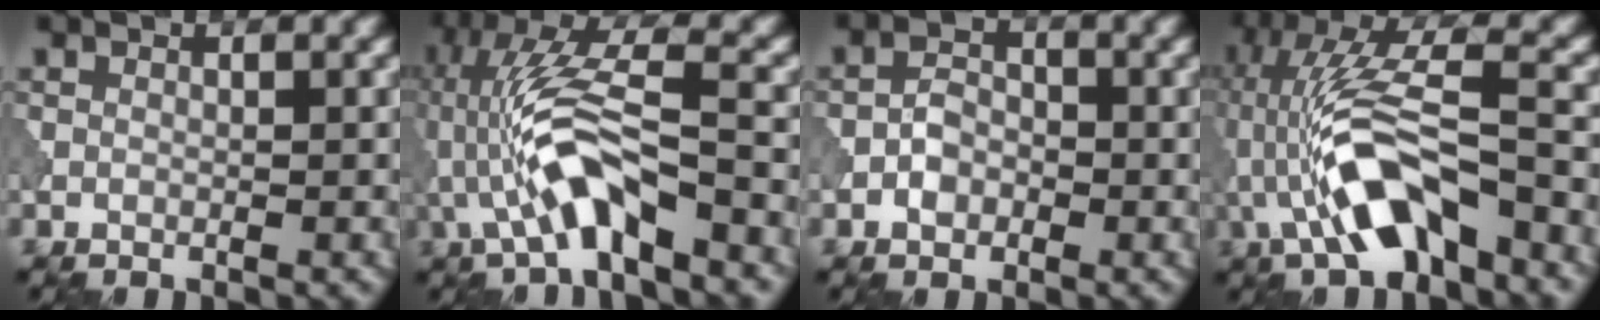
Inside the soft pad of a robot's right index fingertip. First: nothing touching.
{"total": 7.7, "force": [-2.5, 2.0, 7.0], "torque": [-0.143, 0.020, -0.047]}
{"total": 2.1, "force": [-0.8, 1.6, 1.2], "torque": [-0.021, 0.007, -0.019]}
{"total": 9.0, "force": [-3.1, 3.0, 7.9], "torque": [-0.157, 0.021, -0.058]}